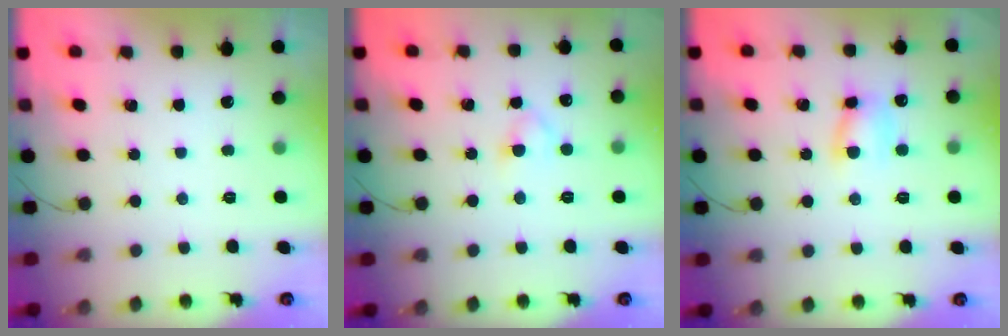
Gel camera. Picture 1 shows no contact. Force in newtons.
{"total": 2.5, "press": 2.2, "slide": 1.1}
{"total": 6.4, "press": 6.4, "slide": 0.5}